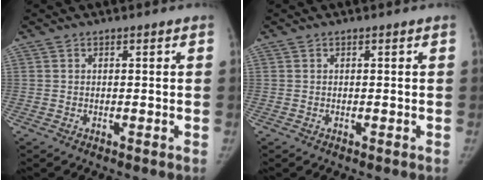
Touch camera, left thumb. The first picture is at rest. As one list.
[{"total": 0.0}]